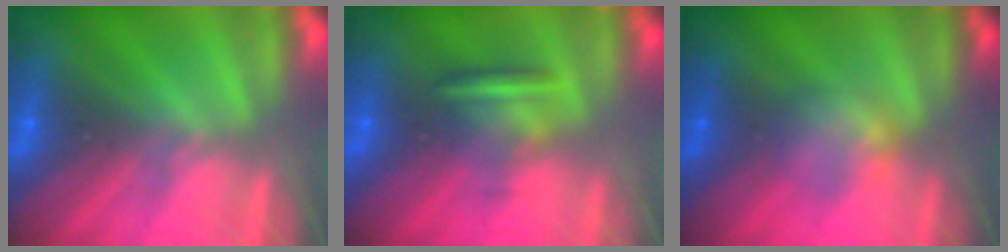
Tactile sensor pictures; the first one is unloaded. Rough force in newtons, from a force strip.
{"total": 8.7}
{"total": 2.3}